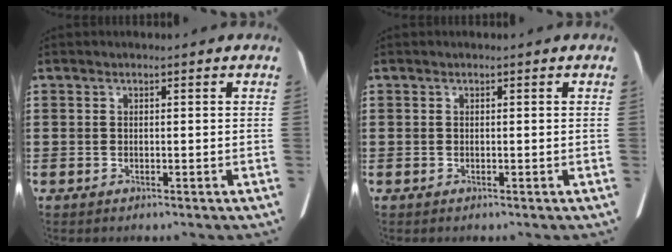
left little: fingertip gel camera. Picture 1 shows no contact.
{"total": 0.0}